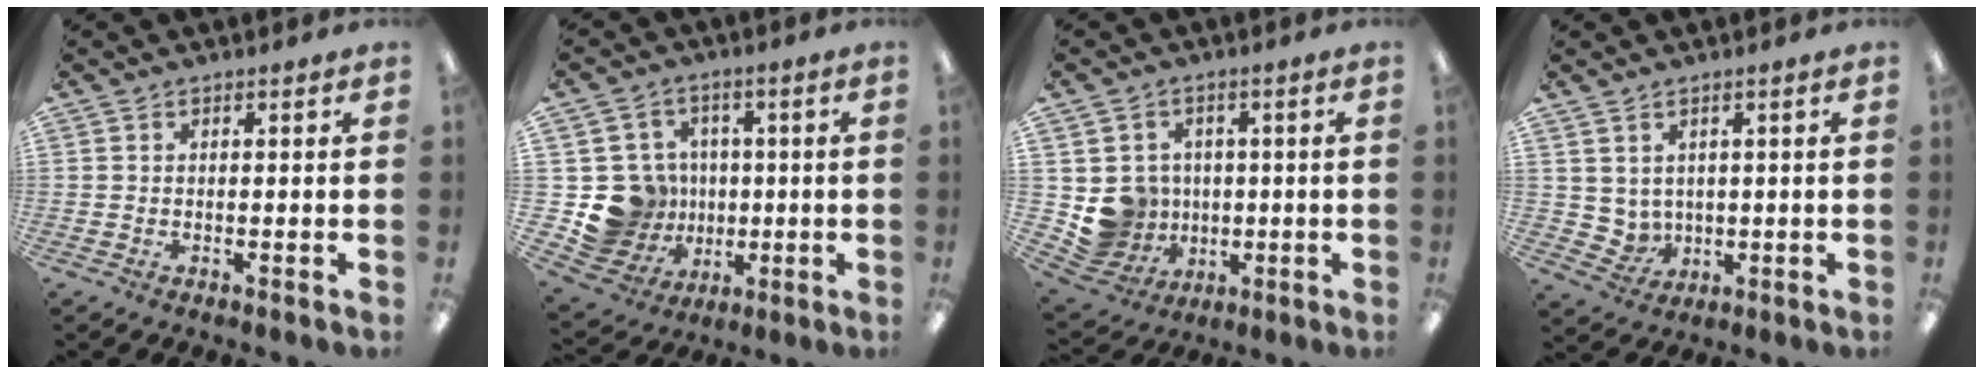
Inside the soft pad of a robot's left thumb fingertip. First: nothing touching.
{"total": 13.7, "force": [-0.8, 13.2, 3.8], "torque": [-0.099, 0.008, 0.005]}
{"total": 7.8, "force": [0.6, 7.8, 0.8], "torque": [-0.041, -0.004, 0.024]}
{"total": 3.9, "force": [2.6, 3.0, 0.4], "torque": [-0.022, -0.012, 0.052]}